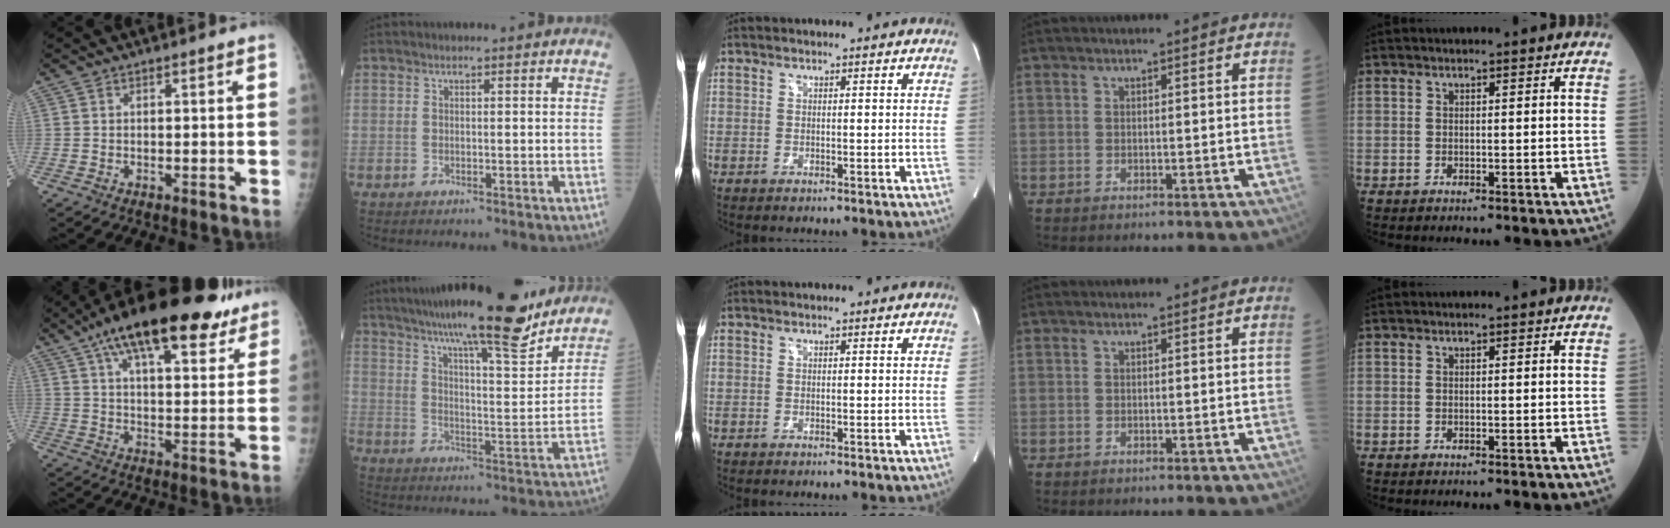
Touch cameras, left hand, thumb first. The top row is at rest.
{"thumb": {"total": 24.6, "force": [15.7, 9.4, 16.4], "torque": [-0.233, -0.017, 0.235]}, "index": {"total": 21.1, "force": [17.5, 2.1, 11.7], "torque": [-0.191, -0.001, 0.253]}}